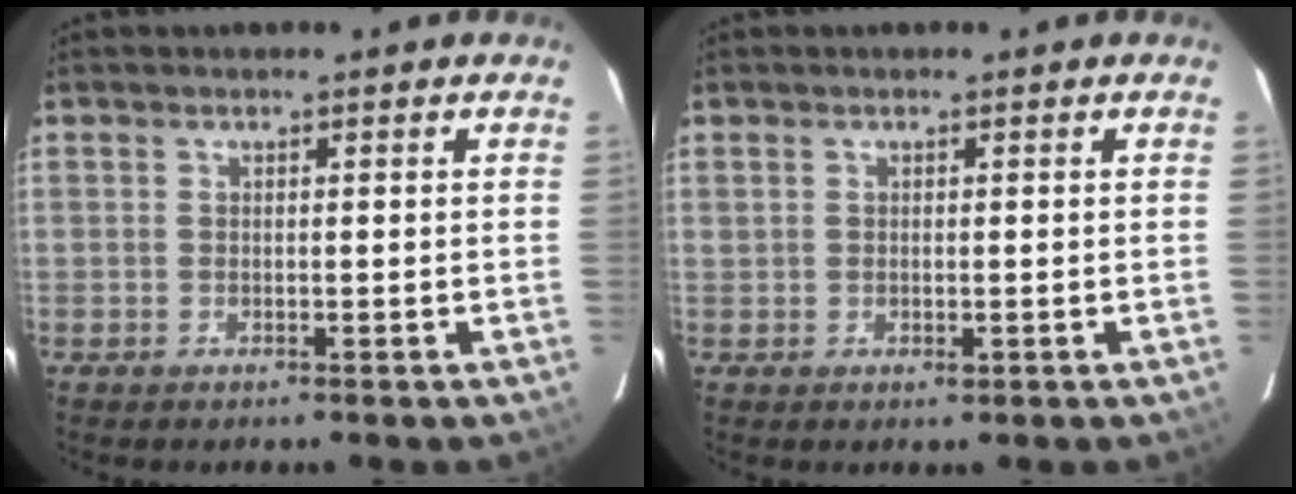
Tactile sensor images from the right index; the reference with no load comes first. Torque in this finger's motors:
{"motor_torque": [0.14, 0.17, 0.06, 0.02]}